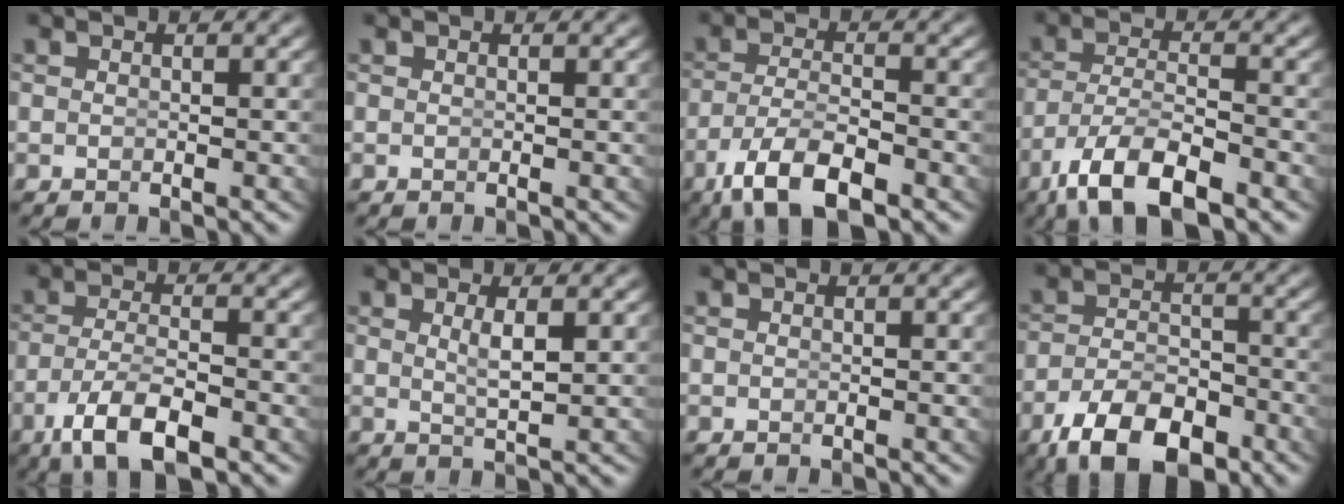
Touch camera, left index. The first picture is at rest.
{"total": 0.0}
{"total": 6.2, "force": [-4.0, 2.0, 4.3], "torque": [-0.079, -0.024, -0.050]}
{"total": 6.9, "force": [-4.4, 2.5, 4.7], "torque": [-0.094, -0.033, -0.052]}
{"total": 5.7, "force": [-3.6, 1.5, 4.2], "torque": [-0.078, -0.023, -0.044]}
{"total": 2.0, "force": [0.6, -0.3, 1.9], "torque": [-0.034, -0.016, 0.021]}
{"total": 0.0}
{"total": 7.8, "force": [-5.2, 3.4, 4.6], "torque": [-0.065, -0.028, -0.072]}